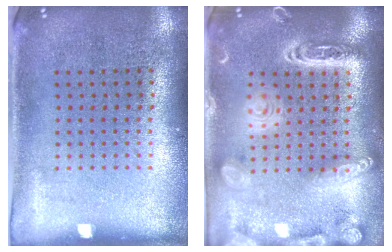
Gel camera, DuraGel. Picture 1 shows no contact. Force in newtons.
{"total": 2.8, "press": 2.8, "slide": 0.3}